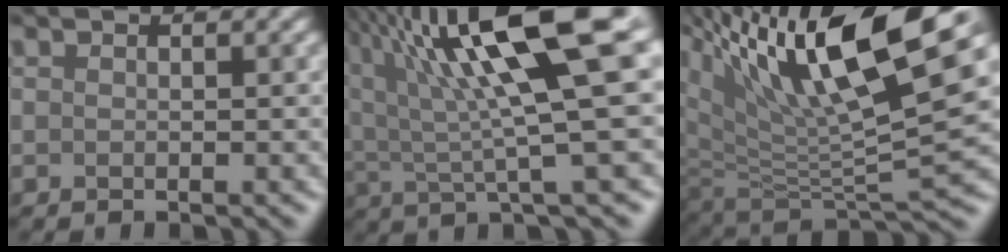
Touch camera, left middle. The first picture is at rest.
{"total": 12.9, "force": [5.5, 2.6, 11.3], "torque": [-0.191, 0.013, 0.099]}
{"total": 13.9, "force": [7.6, 4.6, 10.6], "torque": [-0.204, 0.014, 0.146]}